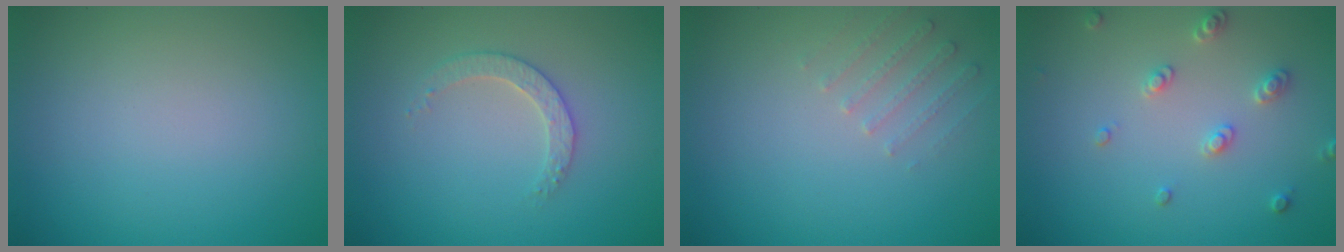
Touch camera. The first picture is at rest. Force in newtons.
{"total": 2.2, "press": 2.2, "slide": 0.6}
{"total": 1.6, "press": 1.6, "slide": 0.4}
{"total": 2.2, "press": 2.1, "slide": 0.6}